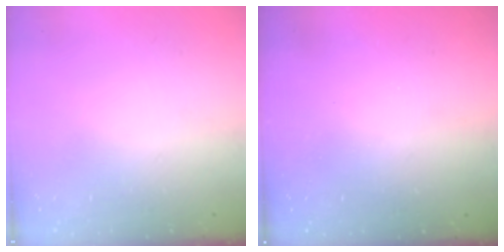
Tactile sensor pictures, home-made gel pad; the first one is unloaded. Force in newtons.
{"total": 3.1, "press": 3.1, "slide": 0.1}